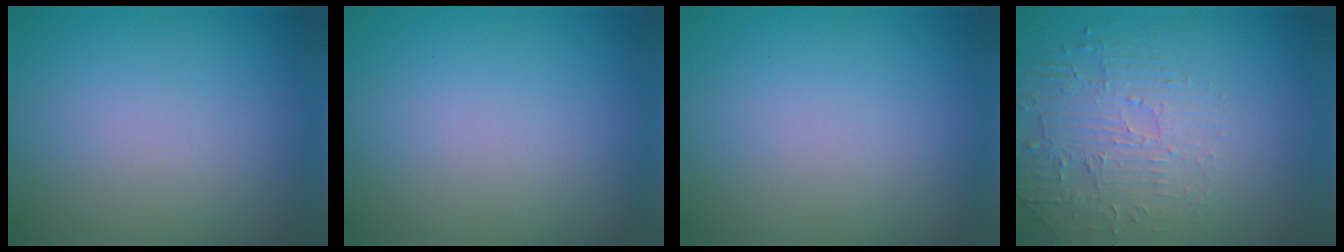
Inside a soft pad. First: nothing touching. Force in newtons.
{"total": 0.0}
{"total": 0.0}
{"total": 2.6, "press": 2.1, "slide": 1.5}